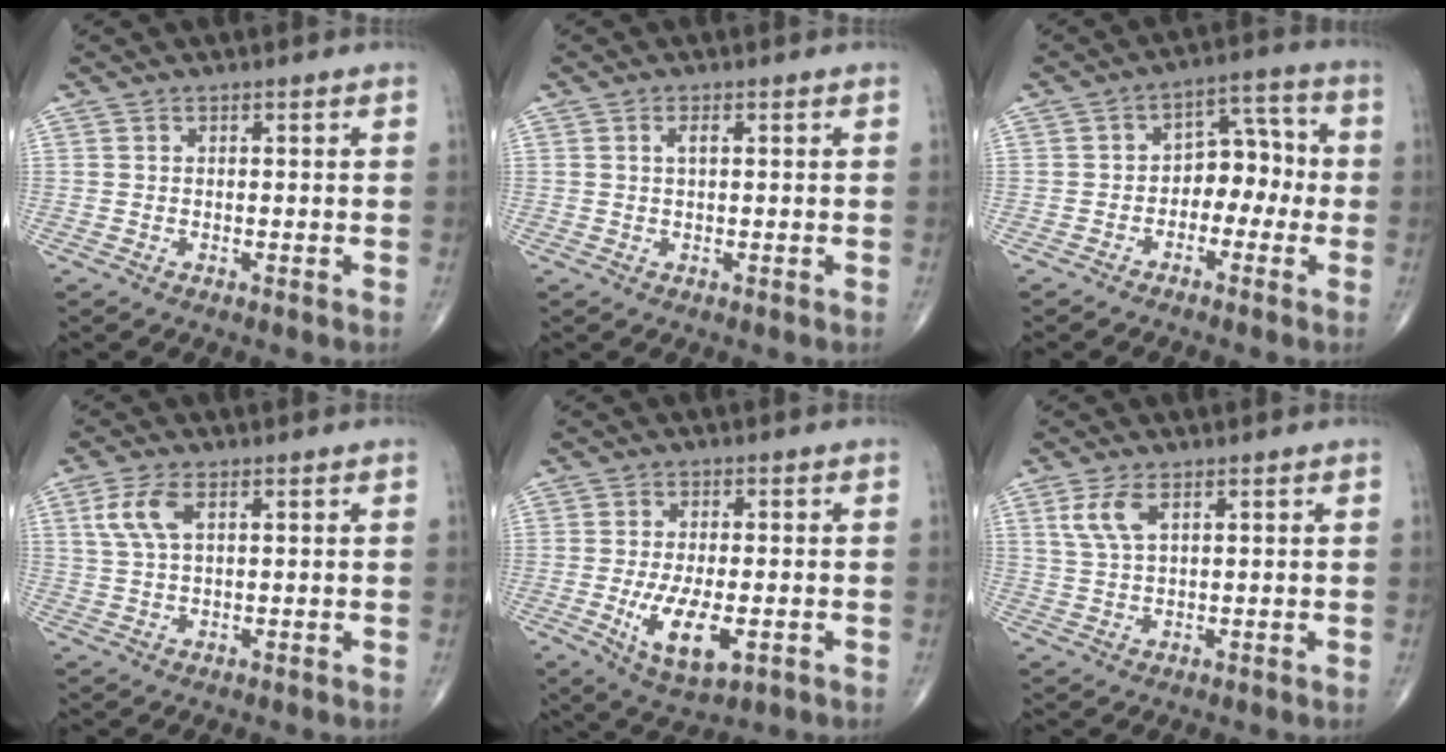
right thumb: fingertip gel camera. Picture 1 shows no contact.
{"total": 1.5, "force": [0.4, 0.5, 1.4], "torque": [-0.025, 0.001, 0.006]}
{"total": 8.0, "force": [-1.7, 5.6, 5.5], "torque": [-0.042, 0.042, -0.041]}
{"total": 5.6, "force": [2.0, 2.5, 4.6], "torque": [-0.110, 0.006, 0.043]}
{"total": 9.5, "force": [-2.7, 4.0, 8.2], "torque": [-0.144, -0.013, -0.037]}
{"total": 4.7, "force": [2.1, 1.9, 3.8], "torque": [-0.087, 0.002, 0.048]}